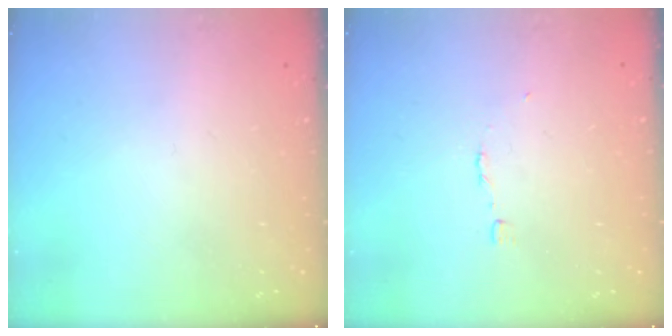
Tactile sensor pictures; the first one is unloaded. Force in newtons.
{"total": 2.7, "press": 2.7, "slide": 0.2}